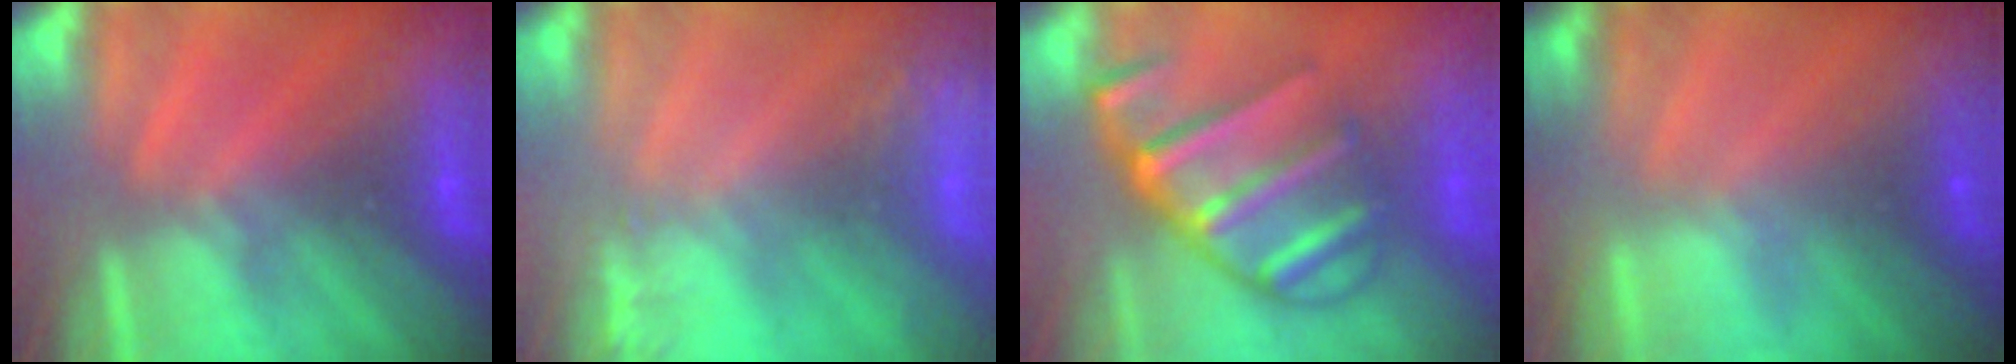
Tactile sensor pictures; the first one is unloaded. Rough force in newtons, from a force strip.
{"total": 2.5}
{"total": 8.0}
{"total": 2.4}